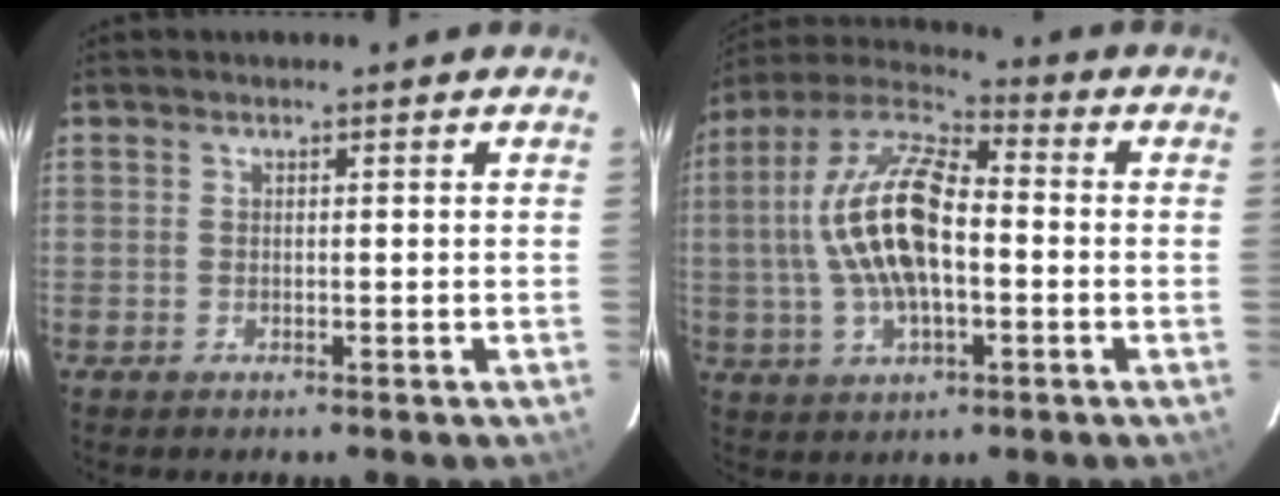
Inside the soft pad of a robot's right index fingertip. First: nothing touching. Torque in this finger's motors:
{"motor_torque": [1.32, -0.65, 1.05, 0.21]}